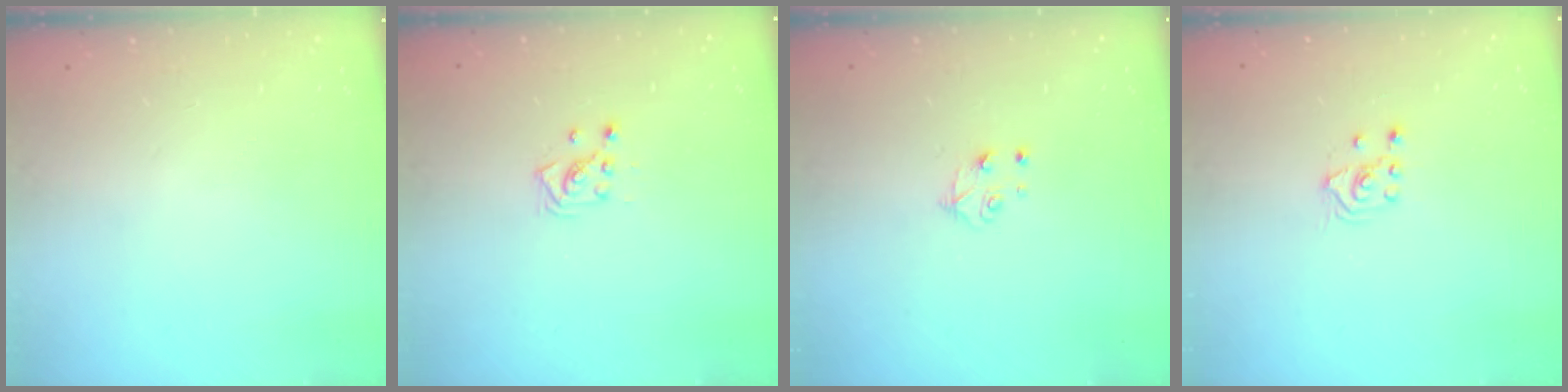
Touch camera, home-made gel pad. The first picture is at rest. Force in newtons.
{"total": 3.3, "press": 3.2, "slide": 0.5}
{"total": 4.3, "press": 4.3, "slide": 0.5}
{"total": 2.6, "press": 2.4, "slide": 0.8}